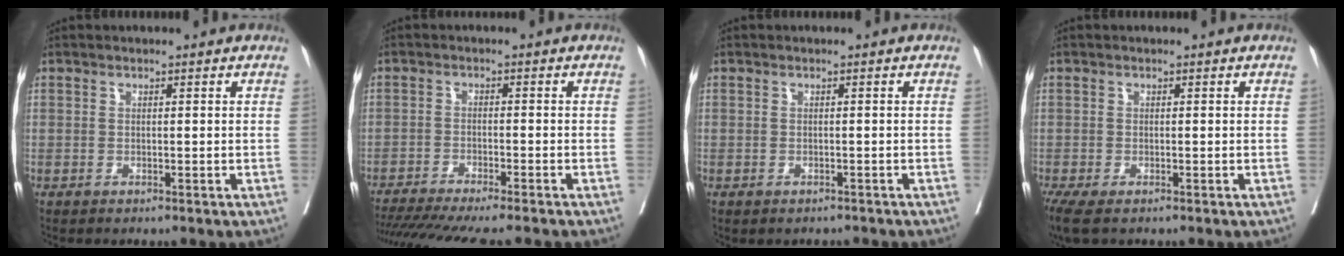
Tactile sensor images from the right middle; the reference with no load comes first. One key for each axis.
{"total": 14.6, "fx": -12.9, "fy": 0.6, "fz": 7.0, "tx": -0.107, "ty": -0.029, "tz": -0.190}
{"total": 1.5, "fx": -1.4, "fy": 0.7, "fz": 0.2, "tx": -0.005, "ty": -0.001, "tz": -0.019}
{"total": 4.6, "fx": -3.2, "fy": 1.6, "fz": 2.9, "tx": -0.057, "ty": -0.018, "tz": -0.055}